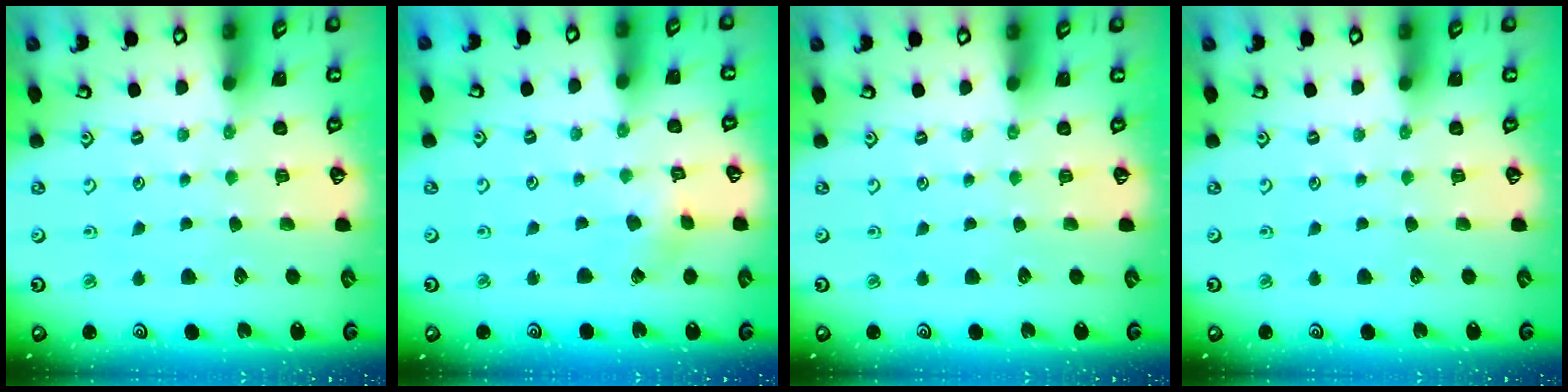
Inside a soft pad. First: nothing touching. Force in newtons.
{"total": 2.6, "press": 2.6, "slide": 0.3}
{"total": 0.0}
{"total": 0.0}